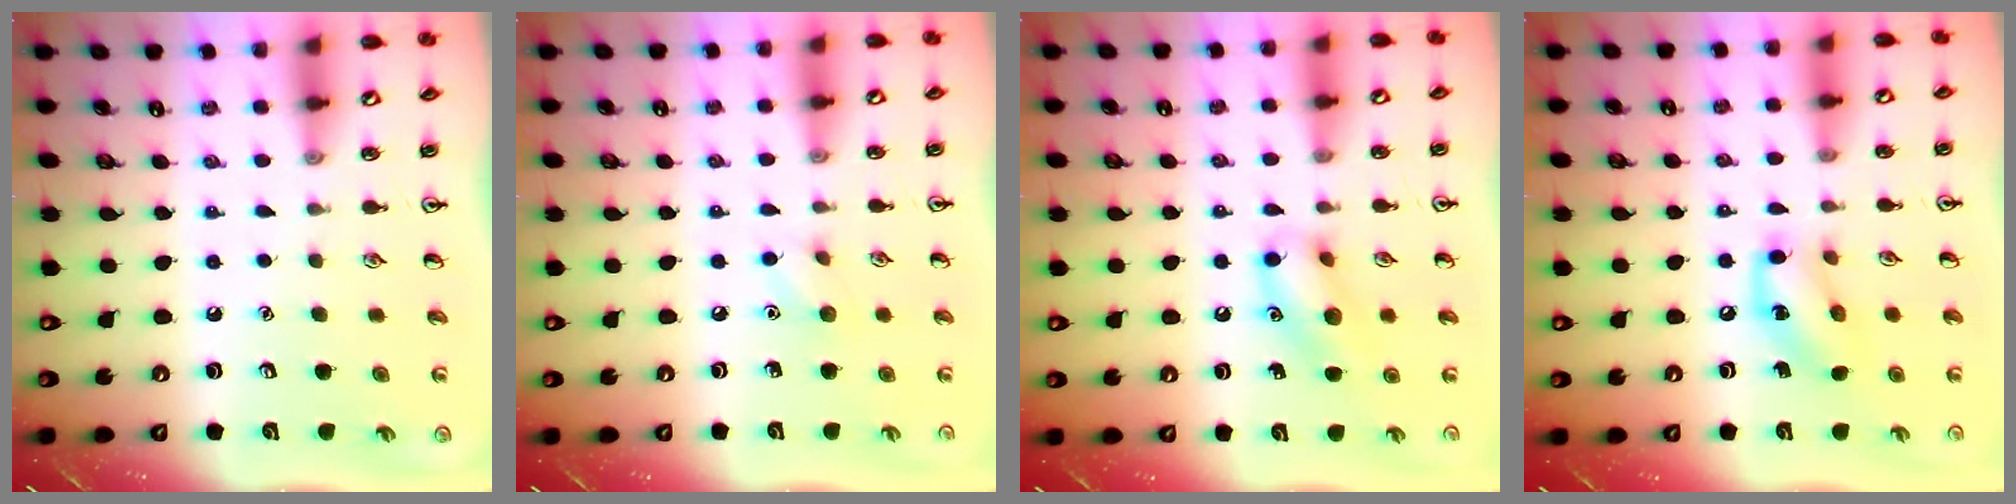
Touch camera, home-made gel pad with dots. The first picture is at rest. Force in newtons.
{"total": 6.3, "press": 6.0, "slide": 2.0}
{"total": 11.6, "press": 11.5, "slide": 1.6}
{"total": 11.5, "press": 11.3, "slide": 1.6}